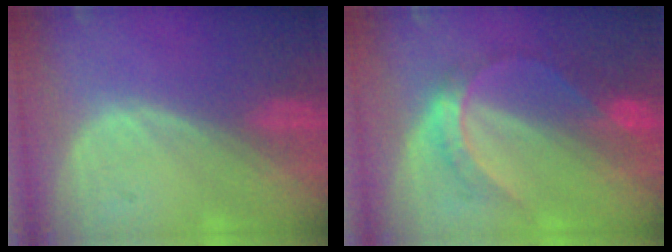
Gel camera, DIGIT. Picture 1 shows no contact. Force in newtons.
{"total": 6.7, "press": 5.7, "slide": 3.4}